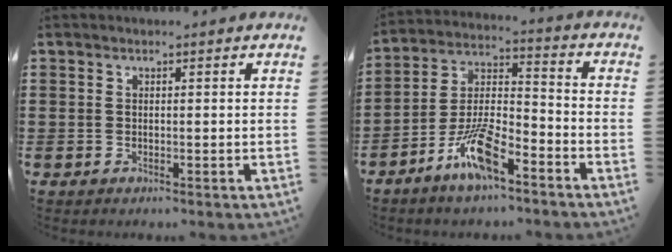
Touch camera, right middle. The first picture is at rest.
{"total": 8.8, "force": [-5.7, 2.4, 6.3], "torque": [-0.144, -0.001, -0.110]}